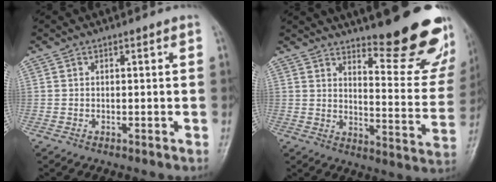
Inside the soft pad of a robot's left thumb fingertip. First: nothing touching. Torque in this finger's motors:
{"motor_torque": [0.80, 0.76, 1.50, -1.27, 0.19]}